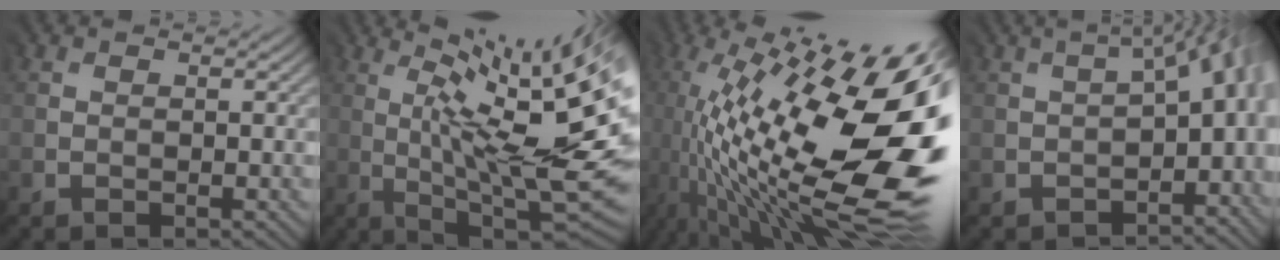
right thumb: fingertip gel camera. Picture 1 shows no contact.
{"total": 16.6, "force": [1.4, 3.4, 16.1], "torque": [-0.217, 0.010, 0.052]}
{"total": 18.5, "force": [-1.7, 6.6, 17.2], "torque": [-0.312, -0.010, -0.032]}
{"total": 8.2, "force": [-2.9, 4.2, 6.4], "torque": [-0.061, -0.017, -0.024]}